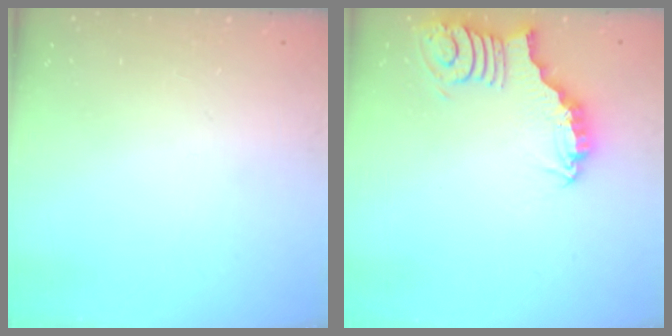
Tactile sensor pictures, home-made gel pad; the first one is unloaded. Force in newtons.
{"total": 3.1, "press": 3.1, "slide": 0.3}